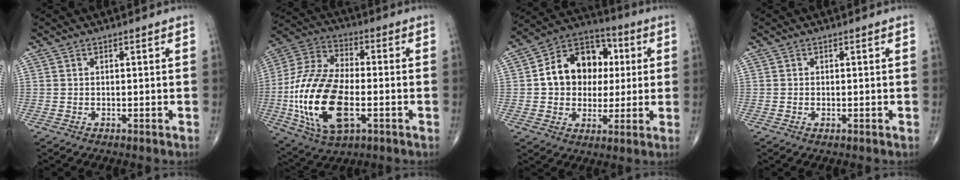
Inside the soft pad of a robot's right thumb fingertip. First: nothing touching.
{"total": 22.0, "force": [-4.5, 11.3, 18.3], "torque": [-0.381, 0.009, -0.076]}
{"total": 15.6, "force": [1.9, 12.3, 9.4], "torque": [-0.103, 0.018, 0.026]}
{"total": 0.6, "force": [-0.2, 0.4, 0.4], "torque": [-0.010, -0.002, -0.003]}